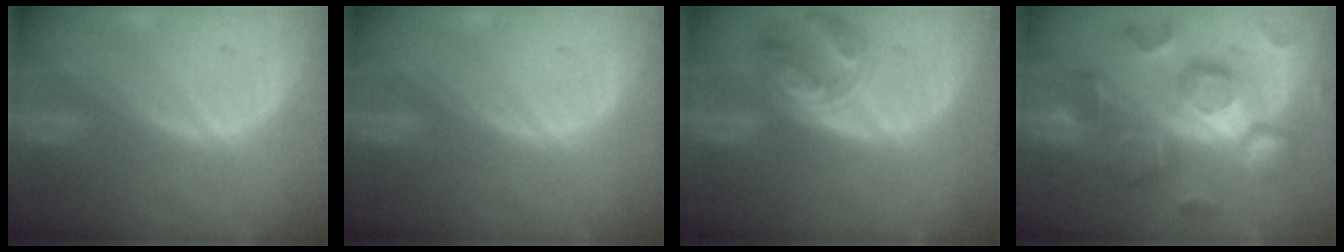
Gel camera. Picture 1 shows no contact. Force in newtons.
{"total": 0.0}
{"total": 7.6, "press": 6.6, "slide": 3.6}
{"total": 12.0, "press": 11.9, "slide": 1.1}